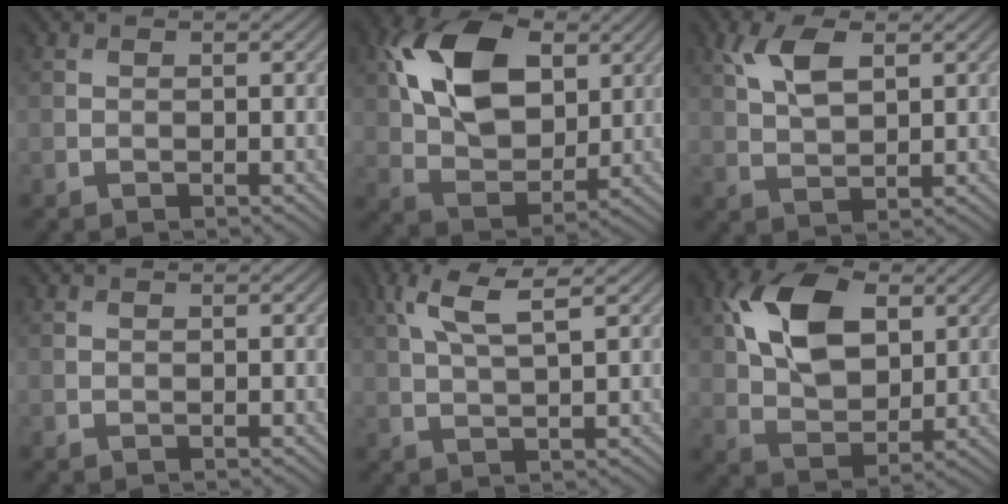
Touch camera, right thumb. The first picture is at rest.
{"total": 13.9, "force": [4.3, 8.9, 9.8], "torque": [-0.209, 0.018, 0.074]}
{"total": 5.6, "force": [2.3, 2.8, 4.3], "torque": [-0.099, 0.004, 0.044]}
{"total": 0.0}
{"total": 6.2, "force": [3.1, 1.5, 5.1], "torque": [-0.114, 0.011, 0.064]}
{"total": 12.1, "force": [3.8, 7.6, 8.6], "torque": [-0.192, 0.018, 0.066]}